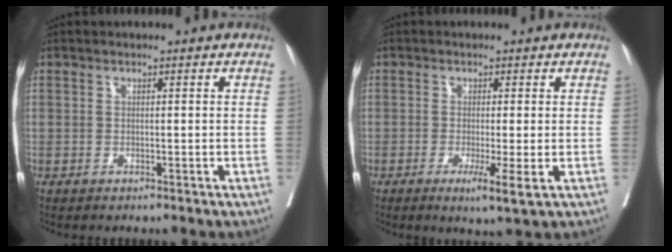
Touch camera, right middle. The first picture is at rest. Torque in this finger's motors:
{"motor_torque": [0.89, -1.11, 0.04, 0.04]}